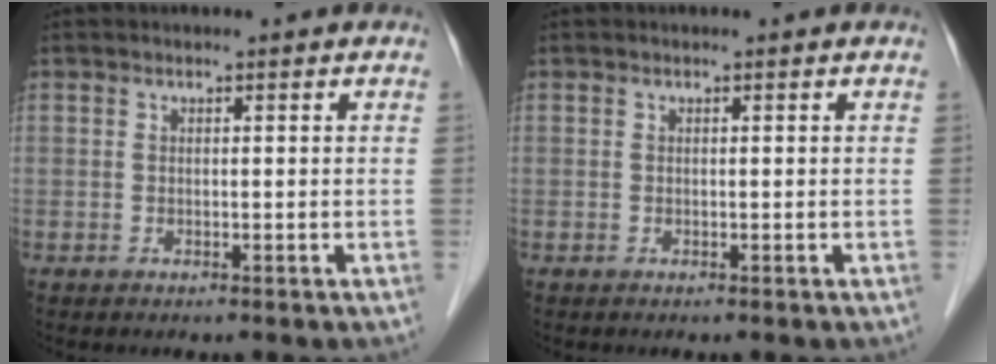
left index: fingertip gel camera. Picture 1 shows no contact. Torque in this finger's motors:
{"motor_torque": [-0.02, -0.02, 0.03, 0.01]}